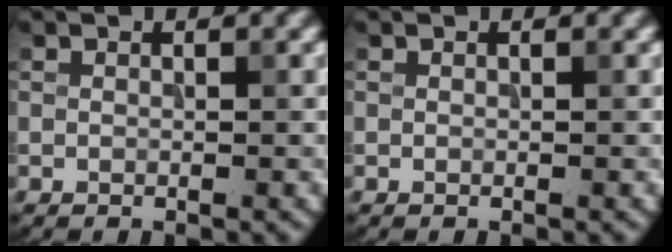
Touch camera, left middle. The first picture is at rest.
{"total": 0.0}